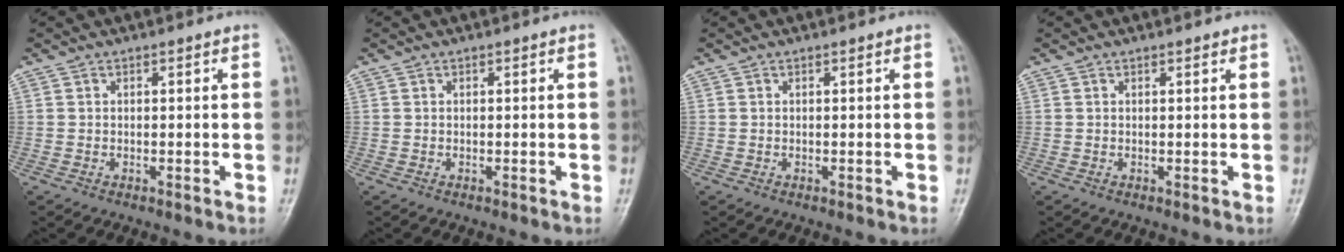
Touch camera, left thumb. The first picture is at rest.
{"total": 0.0}
{"total": 0.0}
{"total": 0.8, "force": [0.5, 0.4, 0.4], "torque": [0.002, -0.002, 0.004]}